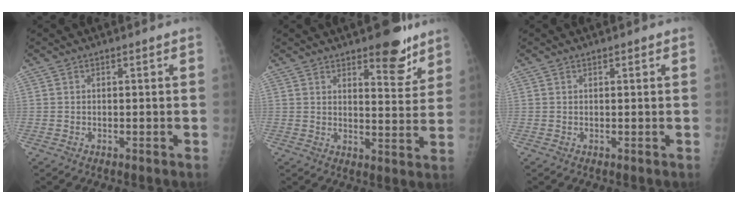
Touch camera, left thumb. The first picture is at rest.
{"total": 9.3, "force": [6.4, 3.5, 5.8], "torque": [-0.048, -0.041, 0.089]}
{"total": 0.8, "force": [0.3, 0.3, 0.6], "torque": [-0.005, 0.001, 0.003]}